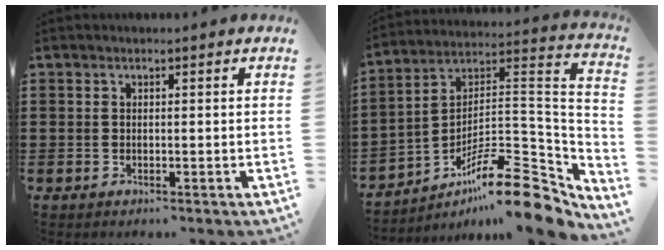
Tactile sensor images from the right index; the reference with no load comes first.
{"total": 14.9, "force": [-10.6, 3.2, 10.0], "torque": [-0.150, 0.025, -0.195]}